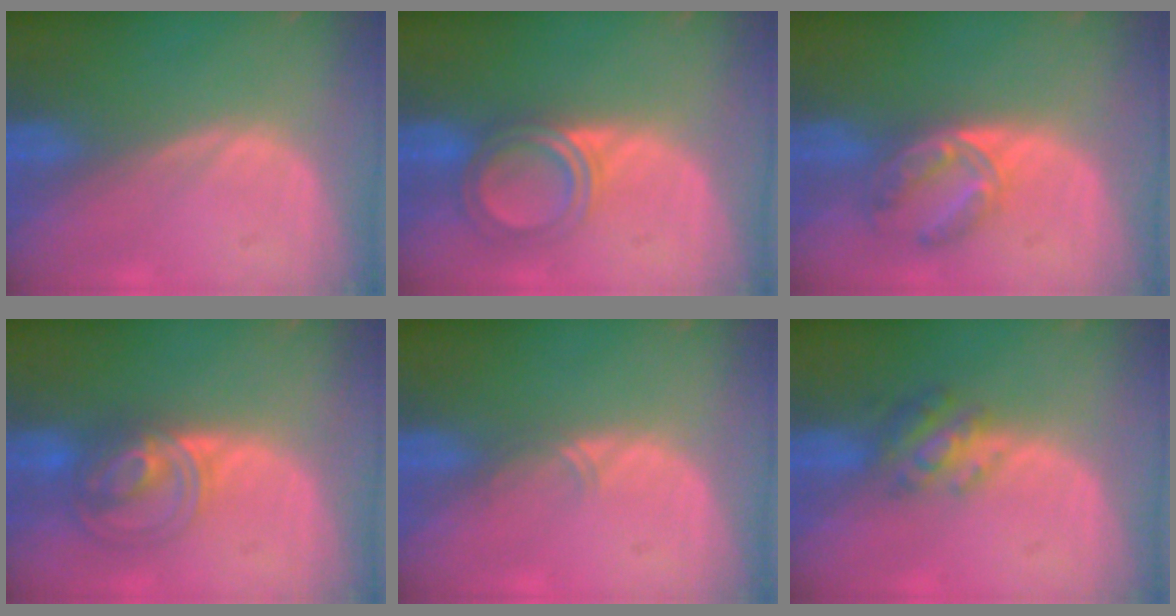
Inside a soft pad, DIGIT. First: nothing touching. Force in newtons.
{"total": 5.1, "press": 5.0, "slide": 0.9}
{"total": 6.3, "press": 5.7, "slide": 2.7}
{"total": 6.4, "press": 6.3, "slide": 1.6}
{"total": 1.1, "press": 1.0, "slide": 0.6}
{"total": 4.8, "press": 4.6, "slide": 1.6}